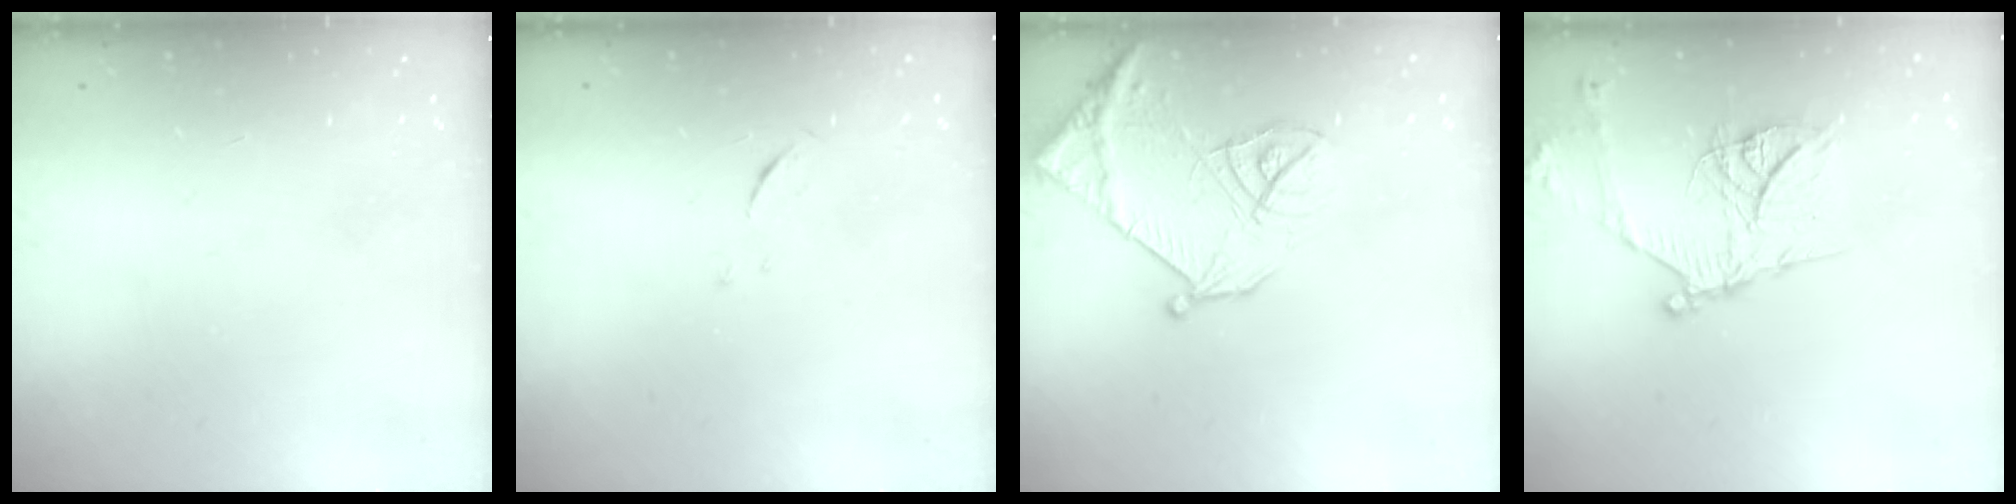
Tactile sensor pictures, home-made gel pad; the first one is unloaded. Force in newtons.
{"total": 5.0, "press": 4.9, "slide": 0.4}
{"total": 14.4, "press": 14.3, "slide": 1.6}
{"total": 18.1, "press": 18.0, "slide": 1.7}